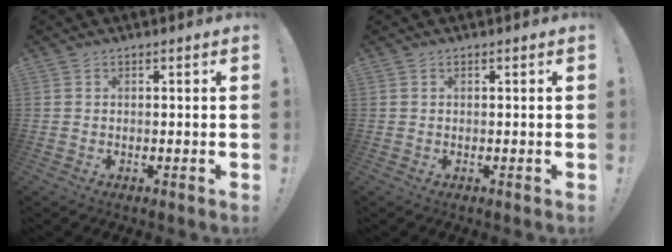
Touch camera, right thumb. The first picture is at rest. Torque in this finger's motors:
{"motor_torque": [0.04, 0.03, 0.01, -0.01, 0.00]}